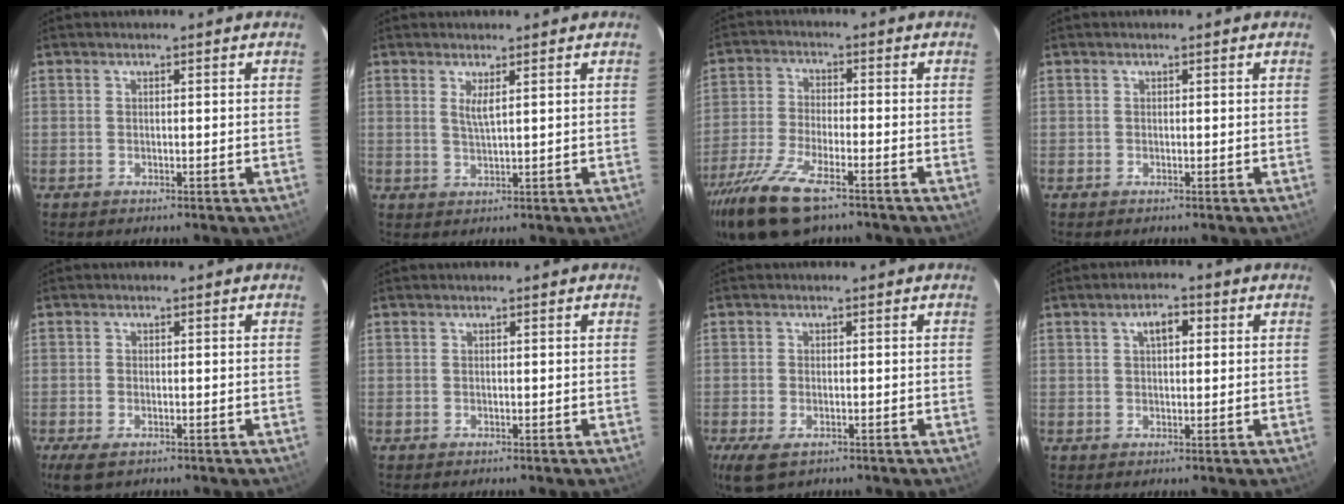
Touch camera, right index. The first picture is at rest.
{"total": 2.2, "force": [1.1, 0.0, 1.9], "torque": [-0.033, -0.001, 0.019]}
{"total": 13.3, "force": [-9.2, 4.2, 8.6], "torque": [-0.199, -0.035, -0.180]}
{"total": 0.6, "force": [-0.2, 0.6, -0.1], "torque": [0.001, 0.001, -0.003]}
{"total": 4.0, "force": [-2.3, 2.0, 2.6], "torque": [-0.058, -0.014, -0.040]}
{"total": 0.0}
{"total": 5.1, "force": [-2.6, 2.7, 3.4], "torque": [-0.076, -0.018, -0.046]}
{"total": 3.6, "force": [1.2, 1.8, 2.8], "torque": [-0.047, 0.013, 0.021]}